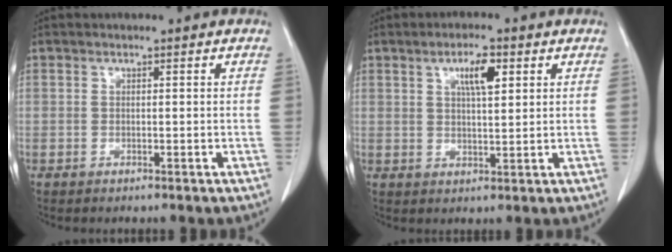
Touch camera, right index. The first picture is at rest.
{"total": 5.0, "force": [2.2, 1.2, 4.3], "torque": [-0.076, 0.001, 0.038]}